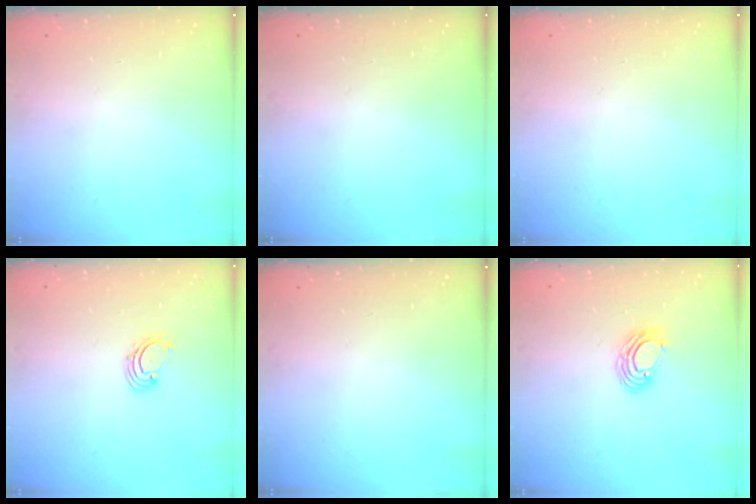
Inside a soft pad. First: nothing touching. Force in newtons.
{"total": 0.0}
{"total": 0.0}
{"total": 1.6, "press": 1.6, "slide": 0.2}
{"total": 0.0}
{"total": 5.3, "press": 5.3, "slide": 0.4}